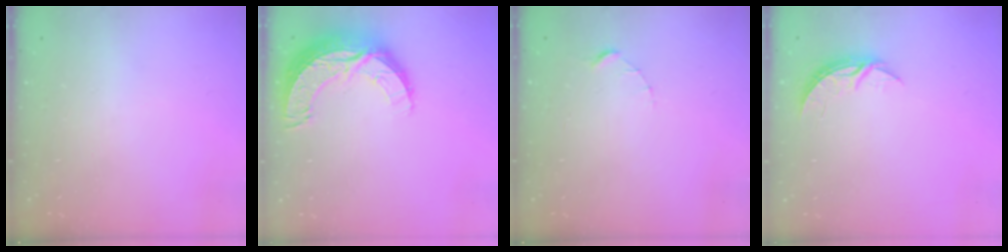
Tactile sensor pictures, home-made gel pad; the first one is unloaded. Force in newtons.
{"total": 12.7, "press": 12.6, "slide": 0.9}
{"total": 1.5, "press": 1.5, "slide": 0.2}
{"total": 4.3, "press": 4.3, "slide": 0.3}